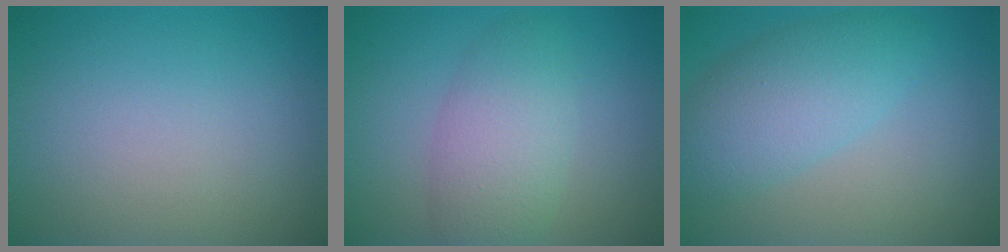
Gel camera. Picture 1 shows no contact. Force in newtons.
{"total": 4.3, "press": 4.3, "slide": 0.1}
{"total": 5.0, "press": 5.0, "slide": 0.2}